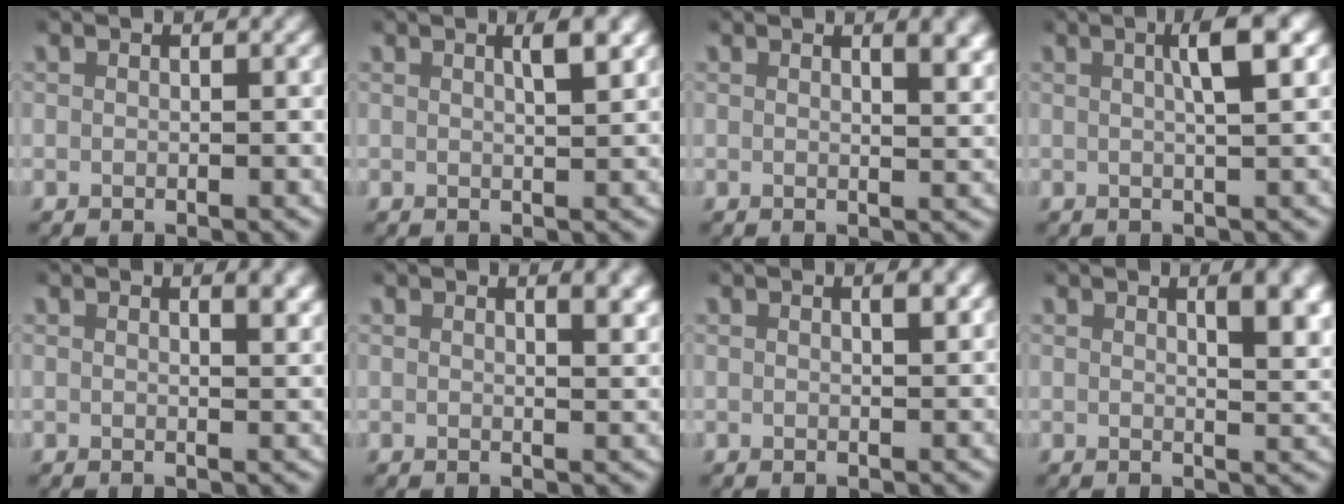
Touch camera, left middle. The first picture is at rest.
{"total": 2.1, "force": [1.0, 0.1, 1.9], "torque": [-0.030, 0.002, 0.018]}
{"total": 2.1, "force": [1.3, 0.2, 1.6], "torque": [-0.016, -0.007, 0.022]}
{"total": 3.3, "force": [1.0, 0.1, 3.1], "torque": [-0.050, 0.012, 0.011]}
{"total": 1.4, "force": [1.0, 0.1, 1.0], "torque": [-0.008, -0.005, 0.016]}
{"total": 1.8, "force": [1.2, 0.1, 1.3], "torque": [-0.013, -0.006, 0.019]}
{"total": 1.0, "force": [0.5, 0.1, 0.8], "torque": [-0.010, 0.000, 0.007]}
{"total": 3.8, "force": [1.7, 0.8, 3.3], "torque": [-0.039, -0.005, 0.027]}